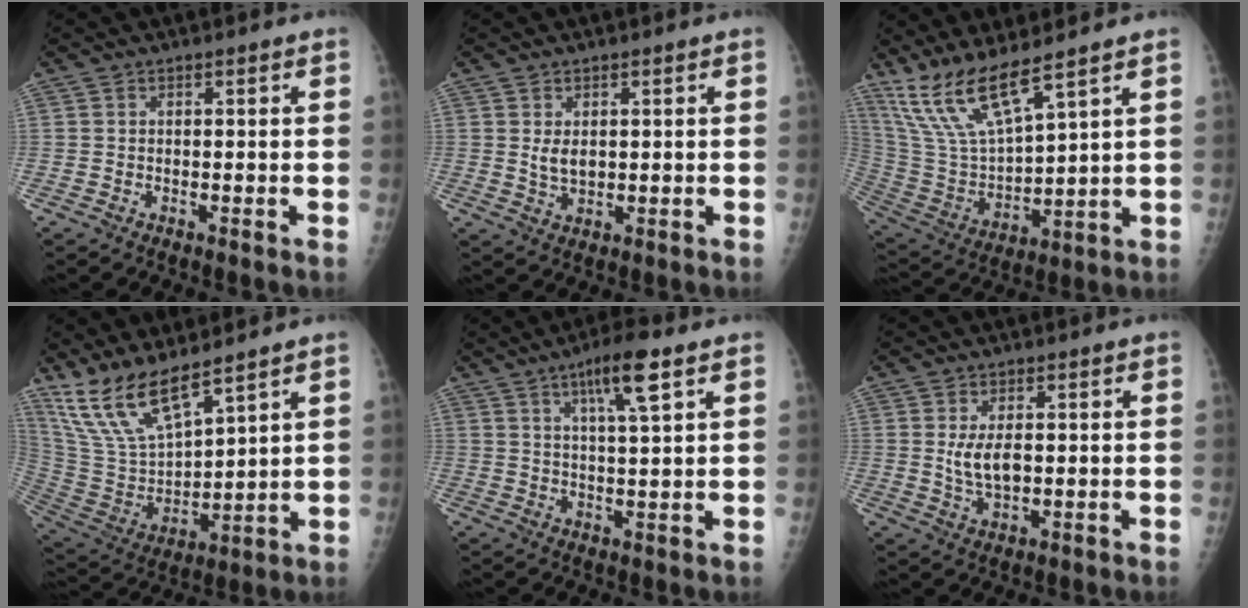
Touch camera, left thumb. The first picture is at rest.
{"total": 3.1, "force": [0.6, 2.1, 2.2], "torque": [-0.031, -0.009, 0.018]}
{"total": 13.4, "force": [10.2, 2.5, 8.4], "torque": [-0.168, -0.050, 0.223]}
{"total": 14.3, "force": [11.1, 4.0, 8.0], "torque": [-0.146, -0.055, 0.239]}
{"total": 8.1, "force": [4.2, 1.0, 6.8], "torque": [-0.118, -0.016, 0.070]}
{"total": 4.9, "force": [0.4, 2.7, 4.1], "torque": [-0.076, -0.009, 0.012]}